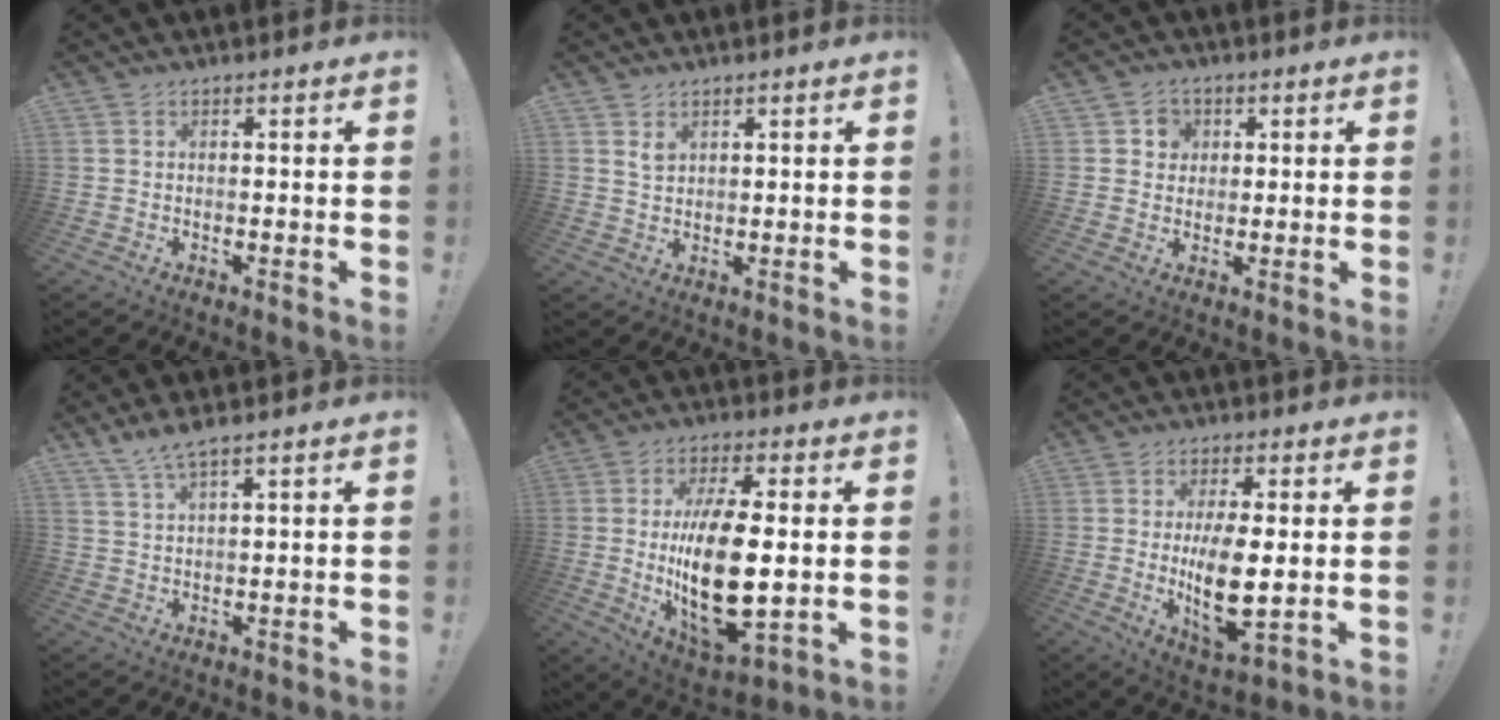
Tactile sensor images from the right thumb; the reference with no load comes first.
{"total": 2.8, "force": [2.1, 1.7, 1.0], "torque": [-0.008, -0.015, 0.037]}
{"total": 4.4, "force": [1.1, 4.1, 1.1], "torque": [-0.015, -0.001, 0.019]}
{"total": 4.3, "force": [3.3, 0.0, 2.8], "torque": [-0.062, -0.013, 0.059]}
{"total": 20.7, "force": [0.0, 9.2, 18.5], "torque": [-0.349, -0.020, 0.001]}
{"total": 12.2, "force": [0.3, 4.8, 11.2], "torque": [-0.199, -0.022, 0.000]}